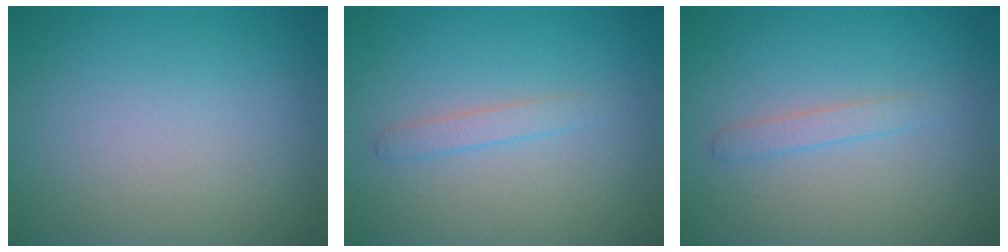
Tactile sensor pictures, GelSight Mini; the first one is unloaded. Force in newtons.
{"total": 1.2, "press": 1.2, "slide": 0.1}
{"total": 1.2, "press": 1.2, "slide": 0.1}